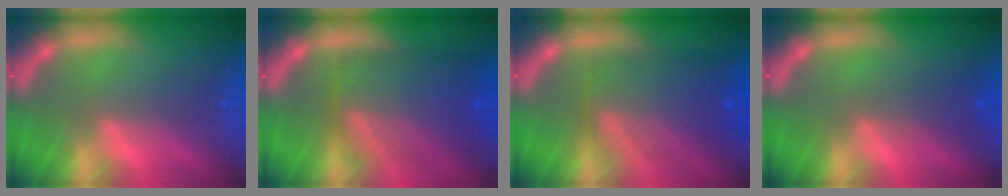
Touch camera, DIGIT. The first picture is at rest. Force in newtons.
{"total": 9.1}
{"total": 8.0}
{"total": 1.9}